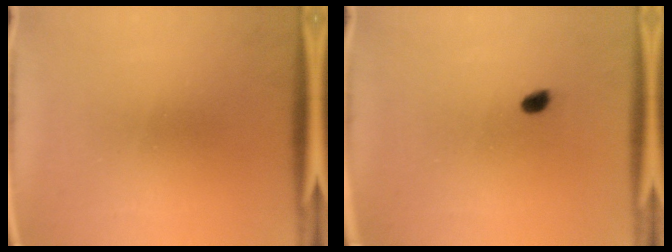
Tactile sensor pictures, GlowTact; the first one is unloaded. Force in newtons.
{"total": 1.6}